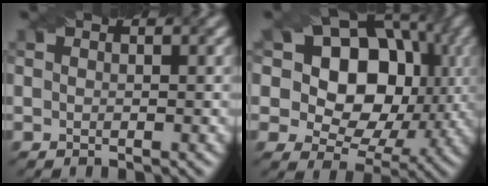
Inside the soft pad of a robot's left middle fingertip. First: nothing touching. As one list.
[{"total": 15.0, "force": [4.3, 10.9, 9.4], "torque": [-0.149, 0.058, 0.050]}]